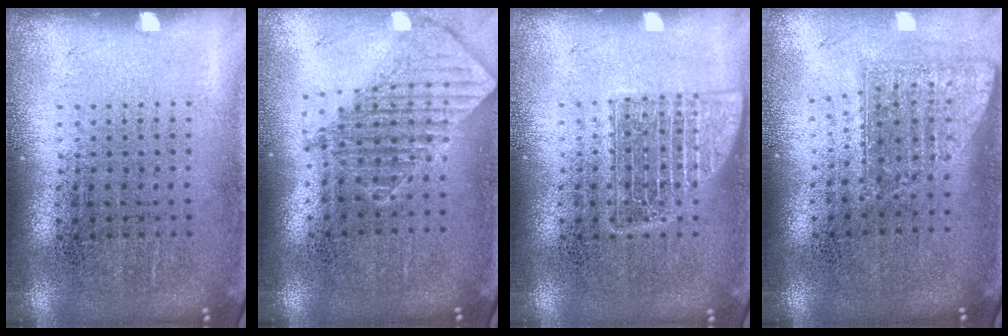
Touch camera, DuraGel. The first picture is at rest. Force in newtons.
{"total": 1.2, "press": 1.1, "slide": 0.6}
{"total": 2.5, "press": 2.5, "slide": 0.4}
{"total": 1.7, "press": 1.2, "slide": 1.1}